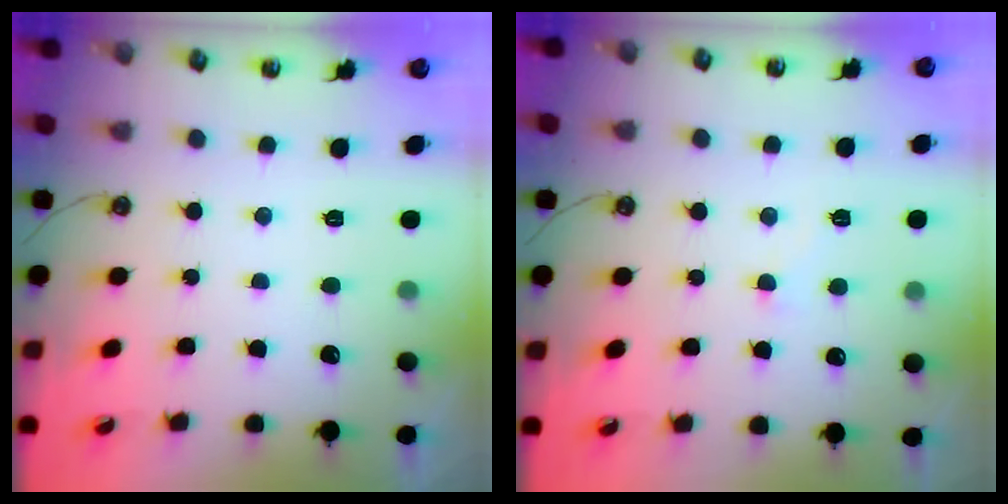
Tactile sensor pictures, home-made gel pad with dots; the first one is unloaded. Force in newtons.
{"total": 2.6, "press": 2.6, "slide": 0.7}